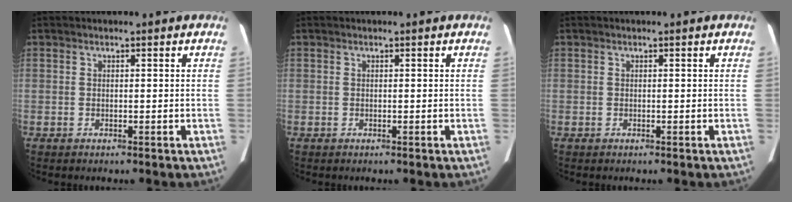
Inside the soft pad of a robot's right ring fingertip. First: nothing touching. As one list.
[{"total": 0.0}, {"total": 0.0}]